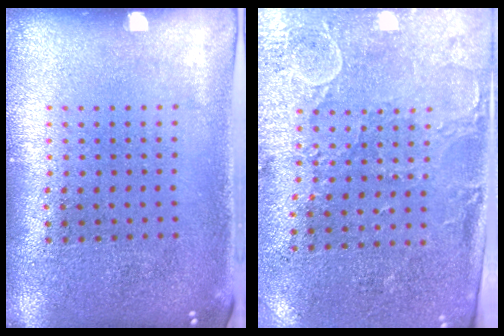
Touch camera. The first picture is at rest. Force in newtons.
{"total": 2.9, "press": 2.5, "slide": 1.6}